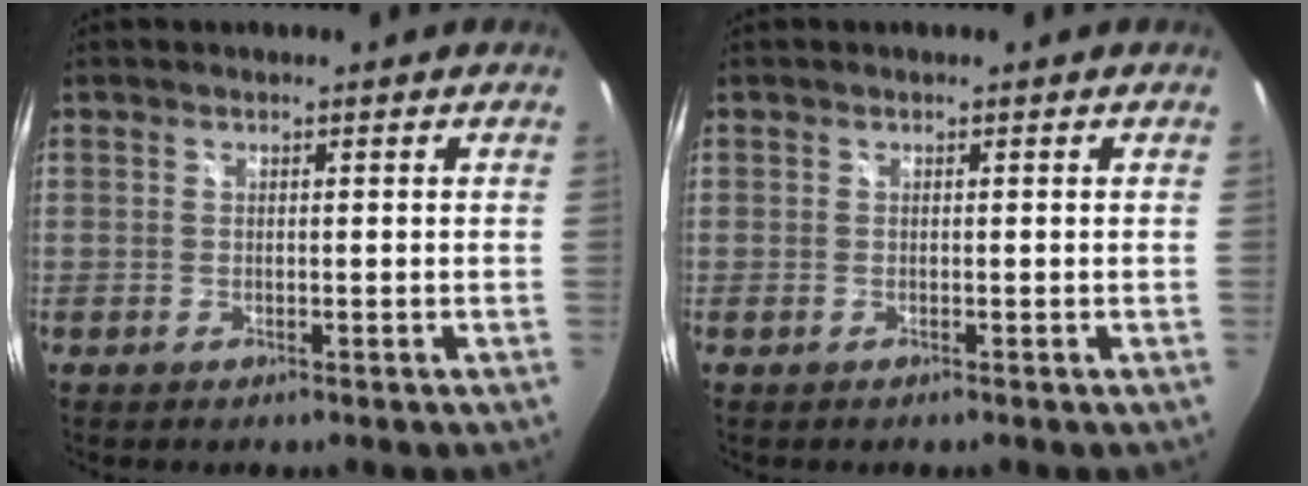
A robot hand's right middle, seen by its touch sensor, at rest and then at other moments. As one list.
[{"total": 0.0}]